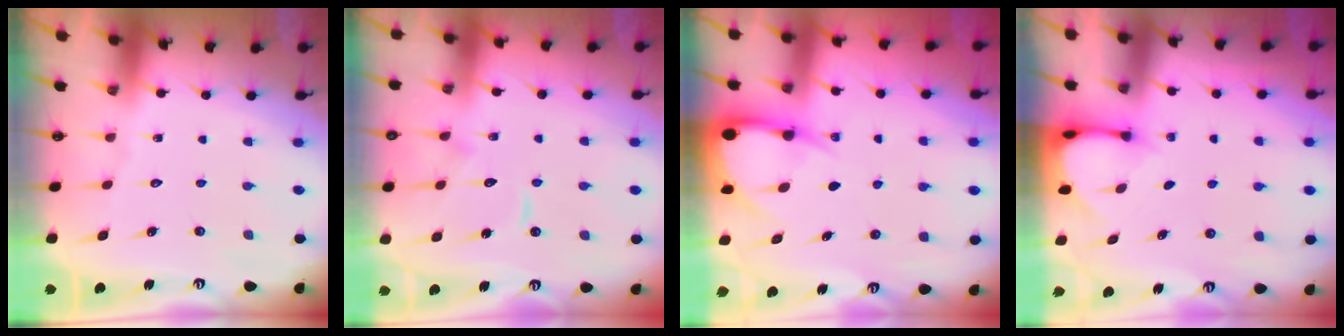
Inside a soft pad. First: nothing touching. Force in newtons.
{"total": 9.3, "press": 9.3, "slide": 0.9}
{"total": 7.8, "press": 7.8, "slide": 0.7}
{"total": 3.2, "press": 3.2, "slide": 0.3}